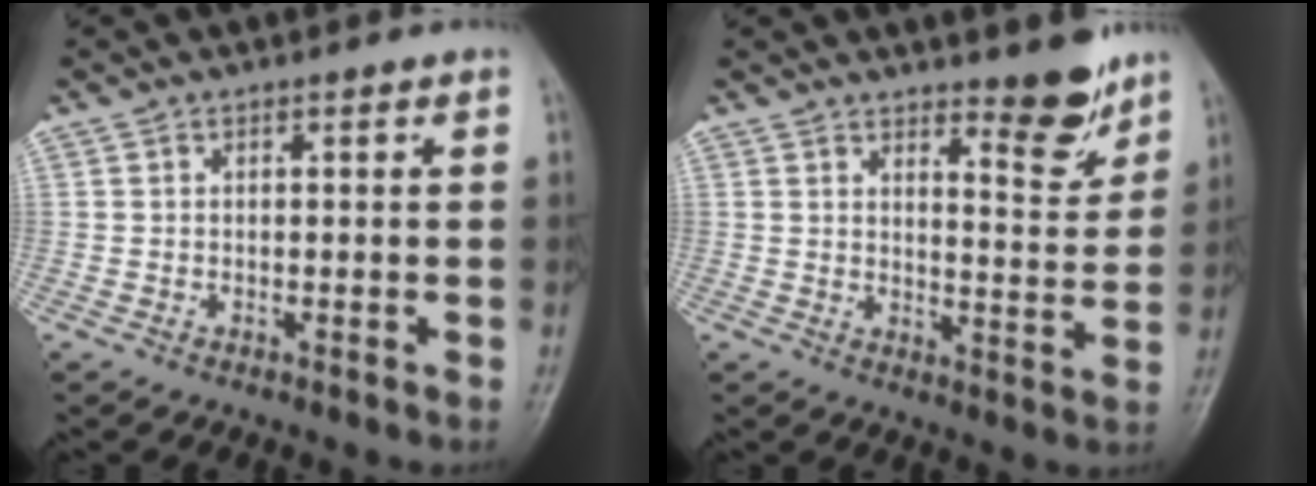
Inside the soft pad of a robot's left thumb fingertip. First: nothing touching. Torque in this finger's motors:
{"motor_torque": [0.01, 0.08, 0.07, -0.02, 0.01]}